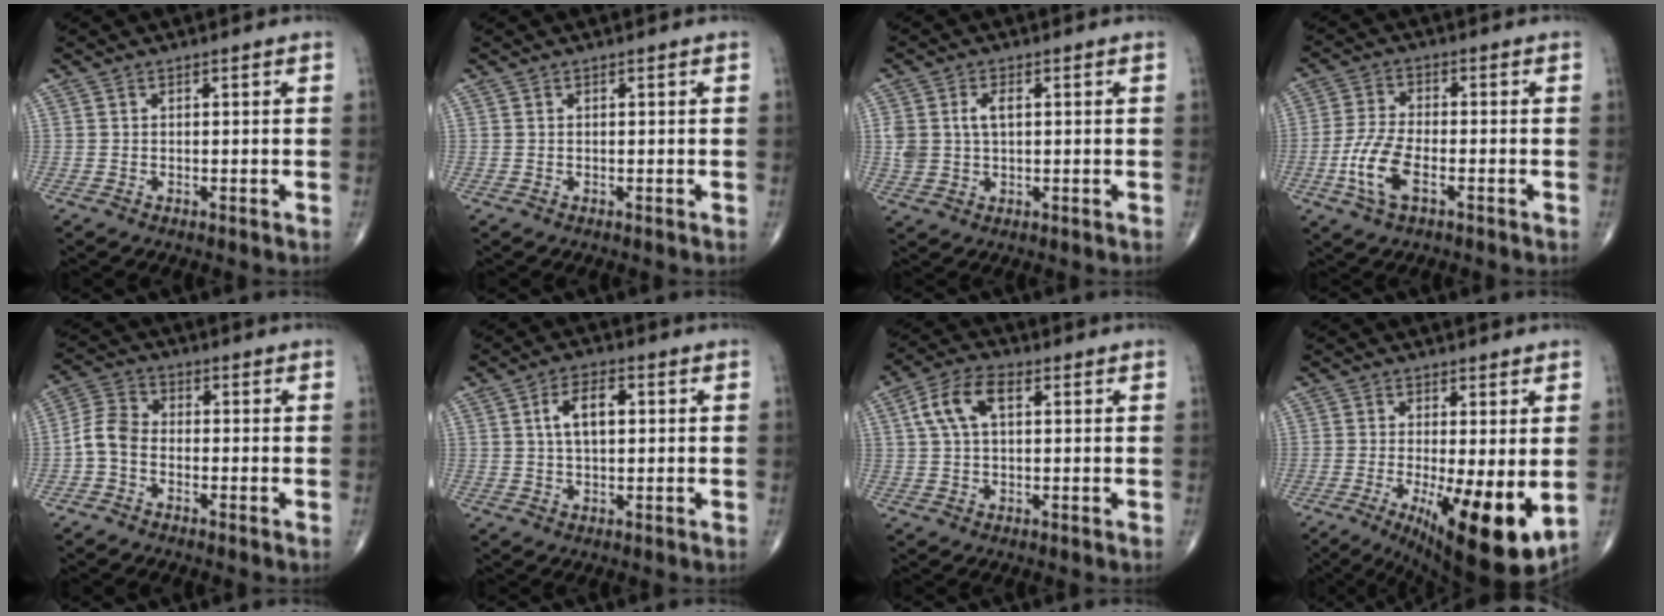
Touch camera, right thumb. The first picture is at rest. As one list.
[{"total": 0.0}, {"total": 5.0, "force": [1.1, 3.0, 3.9], "torque": [-0.075, 0.005, 0.022]}, {"total": 8.3, "force": [-3.0, 3.6, 6.9], "torque": [-0.156, 0.012, -0.060]}, {"total": 5.4, "force": [-1.7, 3.8, 3.5], "torque": [-0.066, 0.021, -0.049]}, {"total": 6.6, "force": [1.2, 3.3, 5.5], "torque": [-0.097, 0.009, 0.019]}, {"total": 8.1, "force": [2.2, 4.3, 6.5], "torque": [-0.132, 0.020, 0.037]}, {"total": 14.7, "force": [-3.2, 4.1, 13.7], "torque": [-0.199, -0.026, -0.034]}]